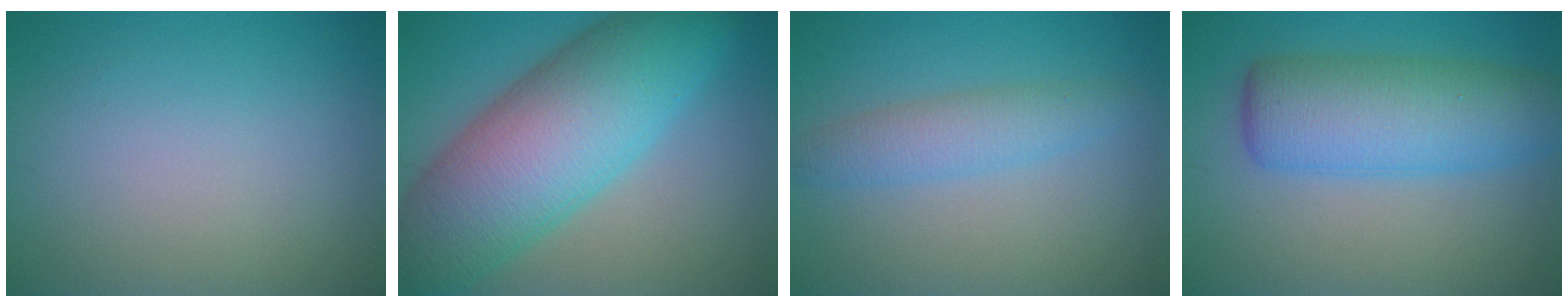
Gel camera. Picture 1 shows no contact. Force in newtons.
{"total": 12.9, "press": 12.9, "slide": 0.4}
{"total": 3.0, "press": 3.0, "slide": 0.1}
{"total": 7.7, "press": 7.7, "slide": 0.2}